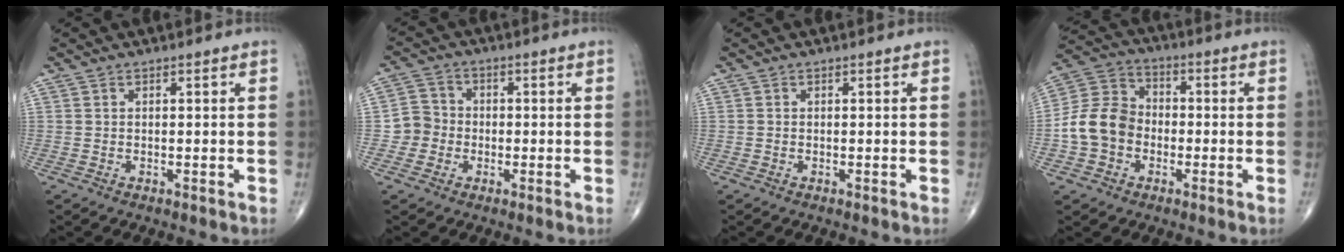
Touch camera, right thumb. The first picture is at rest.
{"total": 5.0, "force": [-1.2, 4.7, 1.1], "torque": [0.005, 0.015, -0.033]}
{"total": 0.0}
{"total": 11.0, "force": [-2.4, 9.0, 5.8], "torque": [-0.100, 0.037, -0.054]}